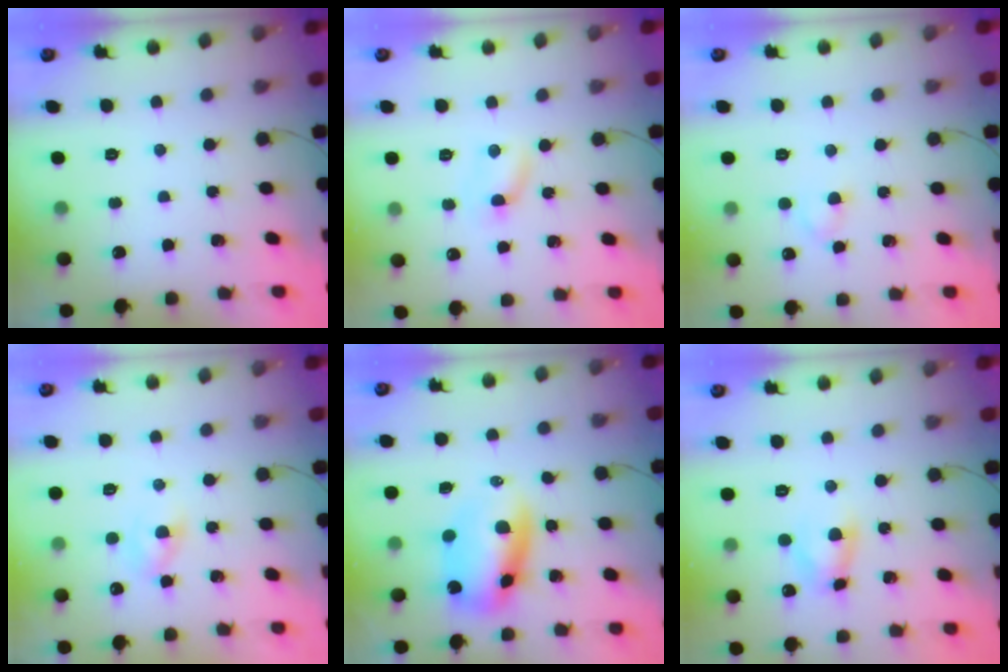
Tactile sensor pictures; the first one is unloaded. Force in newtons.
{"total": 4.3, "press": 4.1, "slide": 1.3}
{"total": 2.7, "press": 2.5, "slide": 1.2}
{"total": 2.2, "press": 2.0, "slide": 1.1}
{"total": 9.1, "press": 8.8, "slide": 2.4}
{"total": 4.6, "press": 4.5, "slide": 0.6}